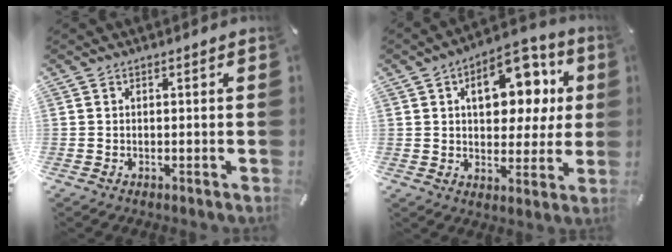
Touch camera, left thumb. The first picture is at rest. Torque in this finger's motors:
{"motor_torque": [1.98, 2.05, 1.37, -1.07, 0.36]}